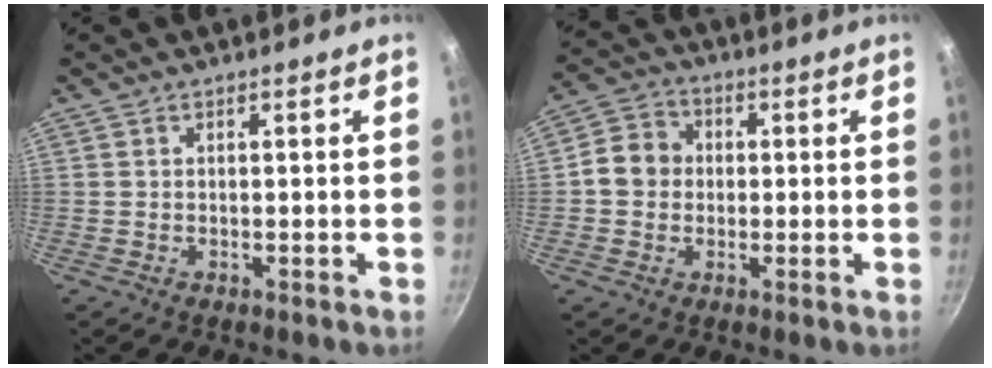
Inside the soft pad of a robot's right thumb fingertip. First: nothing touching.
{"total": 7.1, "force": [0.0, 6.3, 3.3], "torque": [-0.030, 0.014, -0.018]}